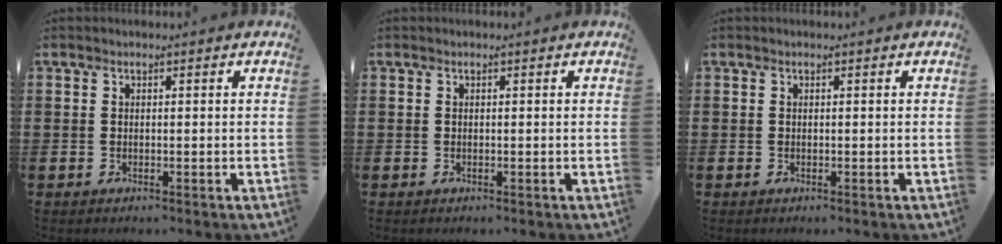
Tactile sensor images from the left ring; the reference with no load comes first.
{"total": 0.0}
{"total": 0.0}